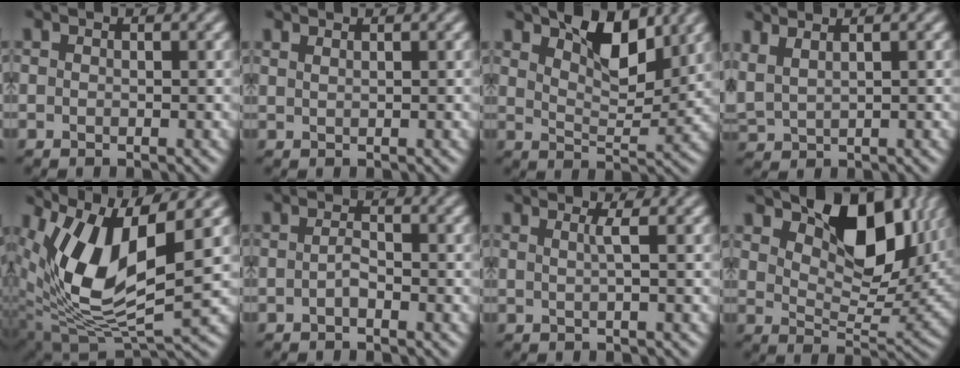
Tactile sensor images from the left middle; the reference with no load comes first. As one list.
[{"total": 1.2, "force": [1.0, 0.4, 0.5], "torque": [-0.005, 0.001, 0.010]}, {"total": 6.0, "force": [4.2, 2.2, 3.7], "torque": [-0.060, 0.004, 0.068]}, {"total": 2.9, "force": [2.3, 1.0, 1.4], "torque": [-0.035, 0.019, 0.040]}, {"total": 10.0, "force": [3.6, 4.0, 8.4], "torque": [-0.172, -0.008, 0.072]}, {"total": 0.9, "force": [-0.4, 0.3, 0.7], "torque": [-0.016, 0.007, -0.011]}, {"total": 1.2, "force": [0.5, 0.2, 1.0], "torque": [-0.013, 0.010, 0.005]}, {"total": 8.9, "force": [5.0, 4.3, 6.0], "torque": [-0.089, 0.000, 0.081]}]